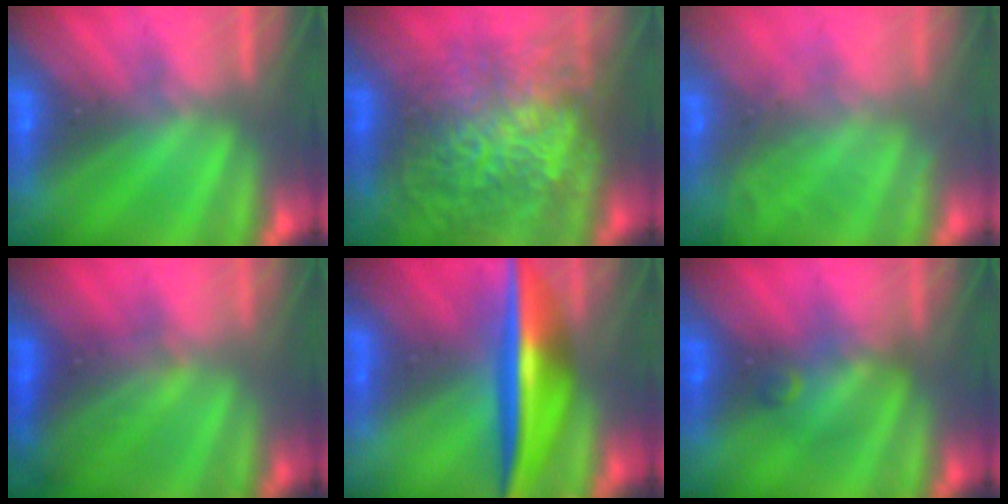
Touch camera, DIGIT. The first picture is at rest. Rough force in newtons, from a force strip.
{"total": 8.6}
{"total": 7.2}
{"total": 2.1}
{"total": 7.7}
{"total": 2.4}